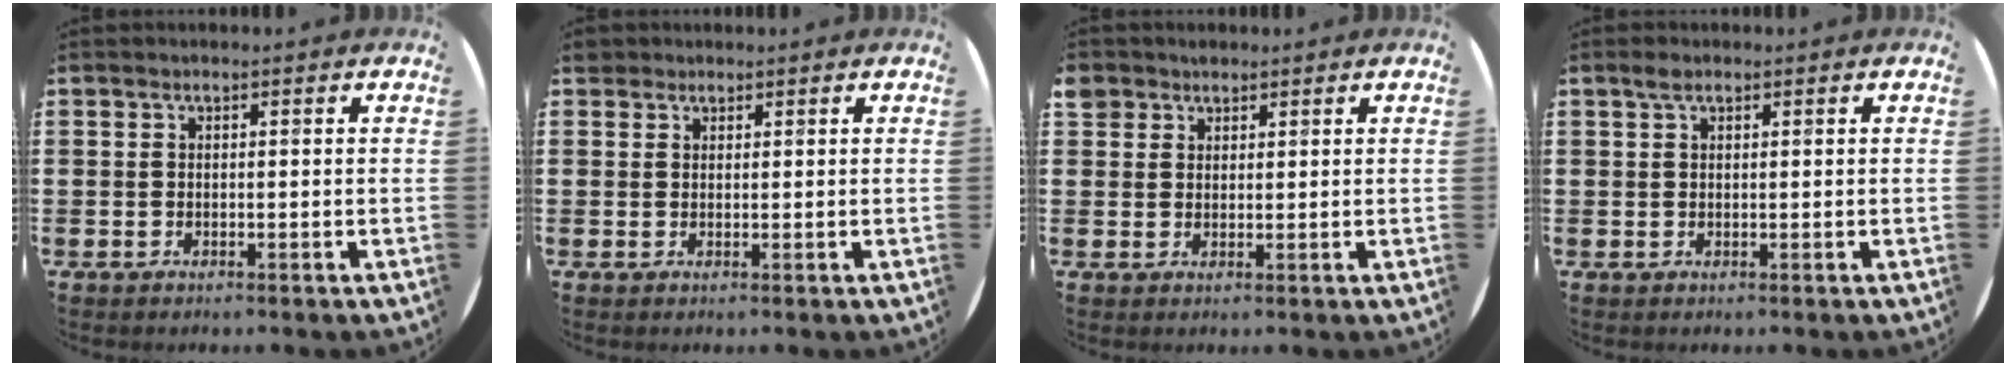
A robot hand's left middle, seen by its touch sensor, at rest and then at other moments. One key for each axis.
{"total": 1.3, "fx": 1.2, "fy": 0.6, "fz": 0.0, "tx": 0.004, "ty": 0.001, "tz": 0.021}
{"total": 2.3, "fx": 1.8, "fy": 1.4, "fz": -0.1, "tx": 0.003, "ty": 0.004, "tz": 0.034}
{"total": 1.2, "fx": 0.8, "fy": 0.7, "fz": 0.6, "tx": -0.006, "ty": 0.003, "tz": 0.013}